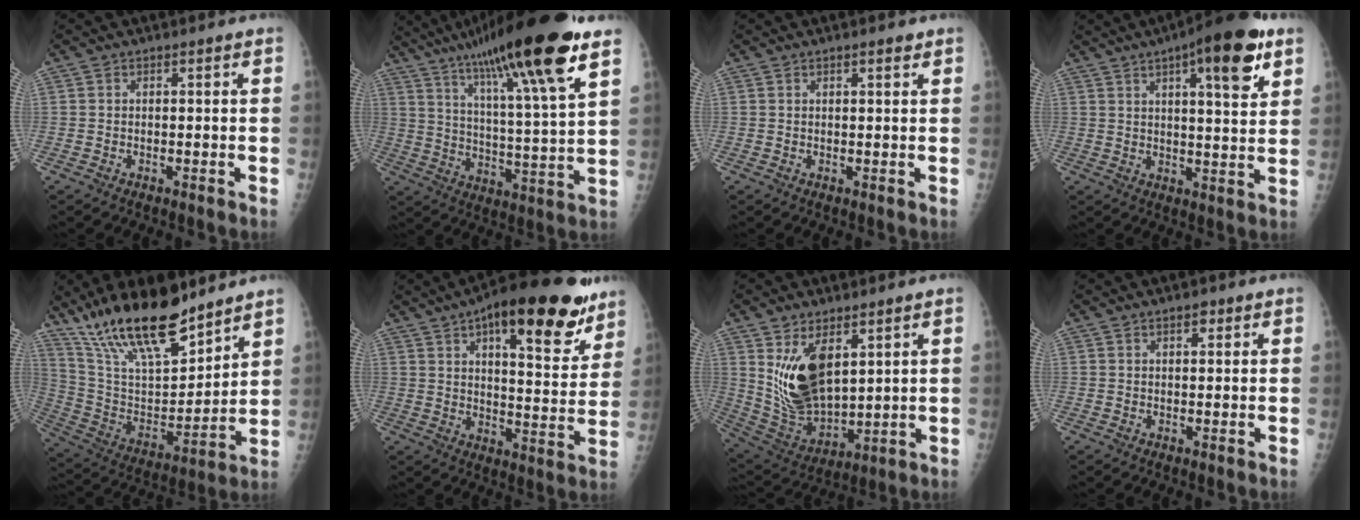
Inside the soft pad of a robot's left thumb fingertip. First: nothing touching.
{"total": 23.4, "force": [14.8, 2.2, 18.0], "torque": [-0.288, -0.042, 0.241]}
{"total": 1.4, "force": [1.0, 0.3, 0.9], "torque": [-0.012, -0.005, 0.014]}
{"total": 14.8, "force": [7.7, 4.0, 12.0], "torque": [-0.151, -0.023, 0.106]}
{"total": 22.7, "force": [17.2, 6.9, 13.0], "torque": [-0.203, -0.074, 0.316]}
{"total": 23.2, "force": [14.0, 8.1, 16.7], "torque": [-0.203, -0.043, 0.202]}
{"total": 14.3, "force": [5.1, 7.6, 11.0], "torque": [-0.179, -0.033, 0.121]}
{"total": 1.6, "force": [1.0, 0.8, 1.0], "torque": [-0.009, -0.003, 0.013]}